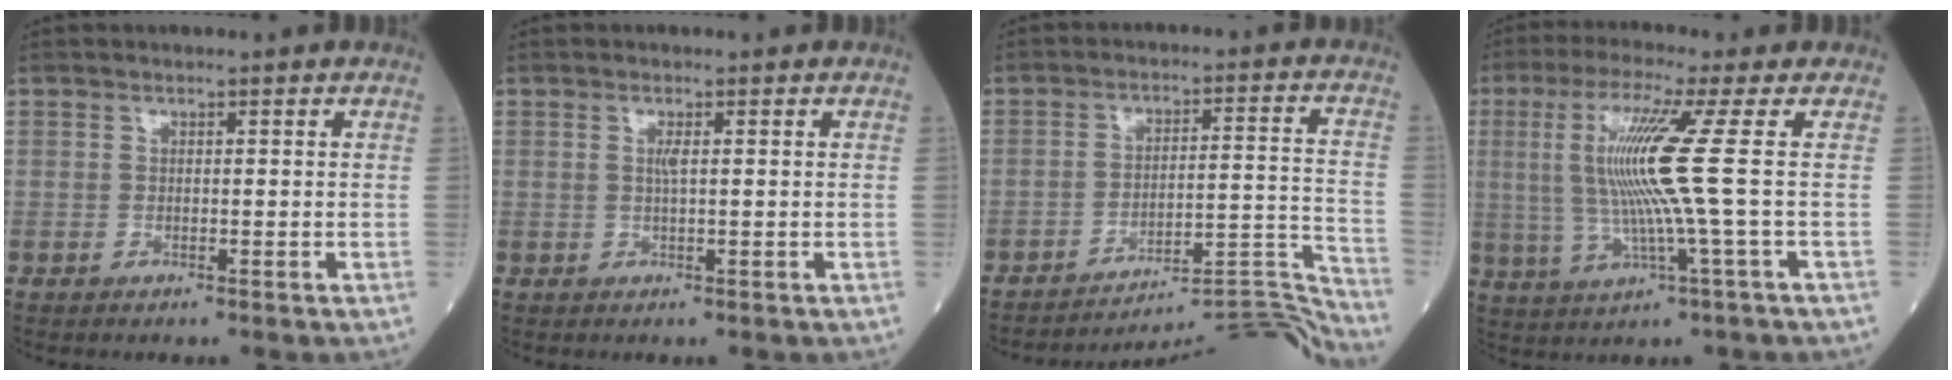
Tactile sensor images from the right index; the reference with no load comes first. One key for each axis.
{"total": 1.2, "fx": 0.3, "fy": 0.0, "fz": 1.2, "tx": -0.029, "ty": -0.001, "tz": 0.003}
{"total": 15.7, "fx": -15.4, "fy": -2.6, "fz": 2.0, "tx": 0.005, "ty": 0.039, "tz": -0.220}
{"total": 10.9, "fx": 1.2, "fy": -2.0, "fz": 10.7, "tx": -0.220, "ty": 0.001, "tz": 0.022}